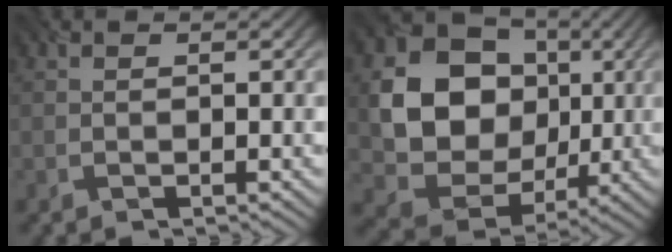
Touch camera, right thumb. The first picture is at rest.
{"total": 13.3, "force": [1.7, 11.2, 6.9], "torque": [-0.148, -0.004, 0.027]}